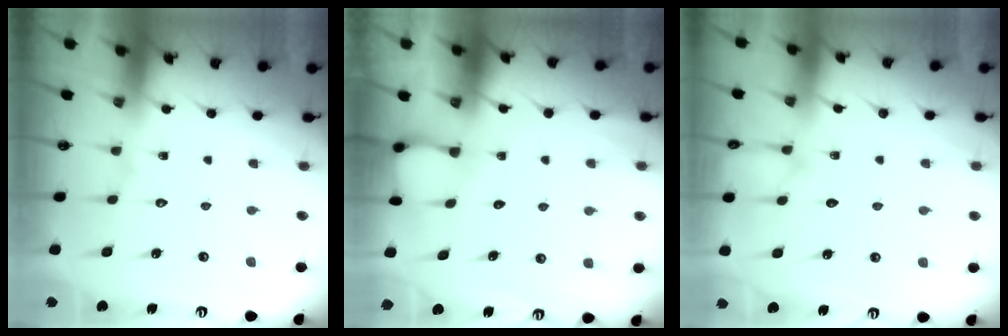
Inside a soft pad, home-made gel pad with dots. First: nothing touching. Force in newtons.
{"total": 2.9, "press": 2.9, "slide": 0.4}
{"total": 4.6, "press": 4.6, "slide": 0.5}